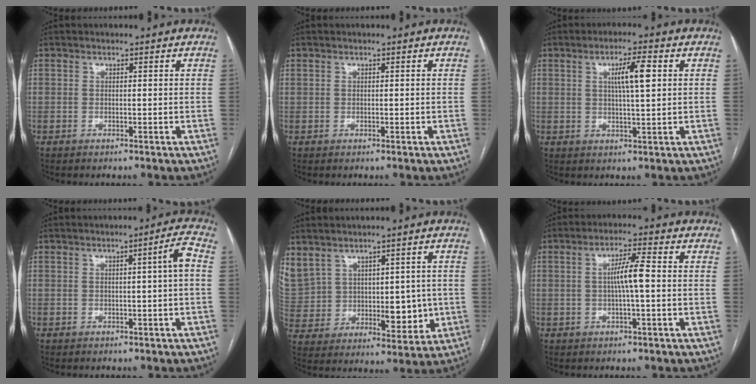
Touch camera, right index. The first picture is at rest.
{"total": 0.0}
{"total": 5.6, "force": [1.5, 0.4, 5.4], "torque": [-0.094, 0.004, 0.026]}
{"total": 3.1, "force": [0.0, -0.4, 3.1], "torque": [-0.043, 0.004, 0.001]}
{"total": 16.5, "force": [4.6, 11.5, 10.9], "torque": [-0.248, 0.029, 0.120]}
{"total": 5.1, "force": [-0.1, 0.1, 5.1], "torque": [-0.091, 0.008, -0.002]}